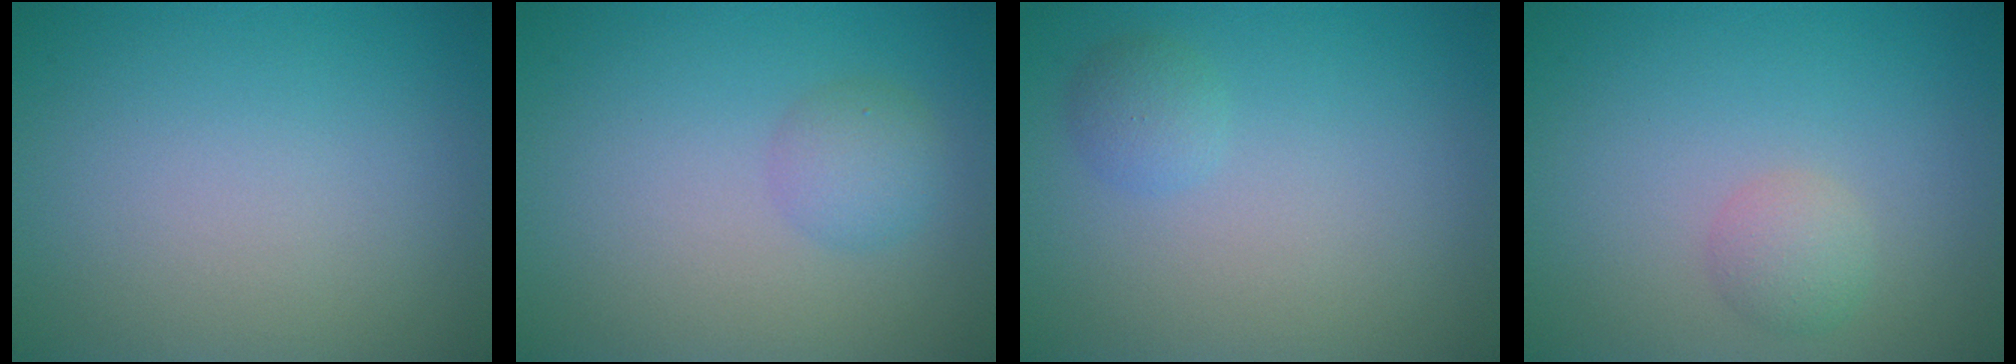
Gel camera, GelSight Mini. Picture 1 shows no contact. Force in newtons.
{"total": 1.9, "press": 1.9, "slide": 0.0}
{"total": 1.3, "press": 1.3, "slide": 0.1}
{"total": 1.7, "press": 1.7, "slide": 0.1}